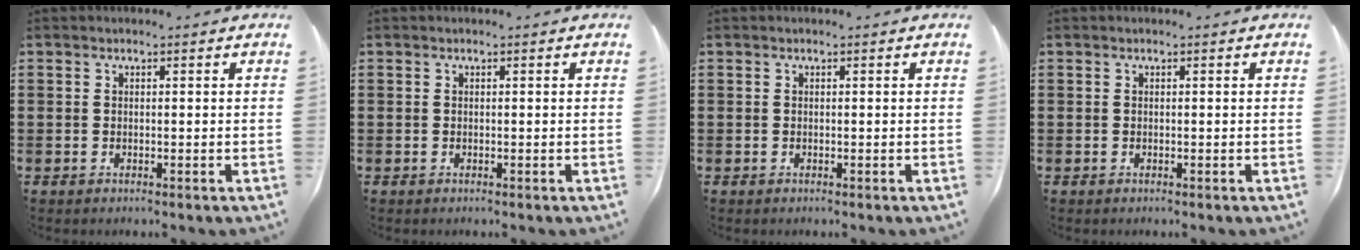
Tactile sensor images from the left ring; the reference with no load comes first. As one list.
[{"total": 0.0}, {"total": 0.0}, {"total": 0.0}]